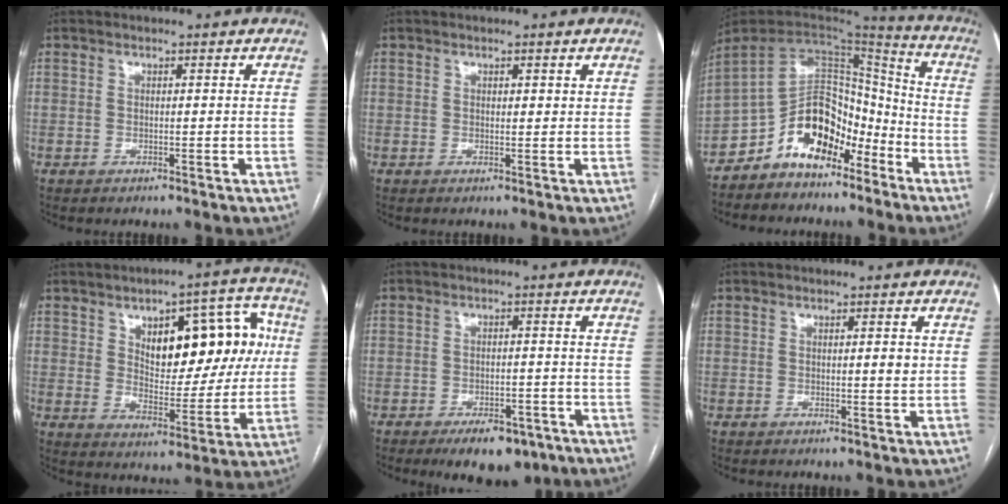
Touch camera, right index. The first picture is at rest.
{"total": 1.0, "force": [0.6, 0.5, 0.7], "torque": [-0.006, 0.000, 0.005]}
{"total": 13.2, "force": [-8.7, 7.3, 6.7], "torque": [-0.119, 0.043, -0.159]}
{"total": 15.7, "force": [4.2, 7.1, 13.3], "torque": [-0.167, 0.038, 0.068]}
{"total": 7.7, "force": [-5.2, 3.6, 4.4], "torque": [-0.057, 0.002, -0.074]}
{"total": 1.5, "force": [0.2, 0.2, 1.5], "torque": [-0.022, 0.001, 0.002]}